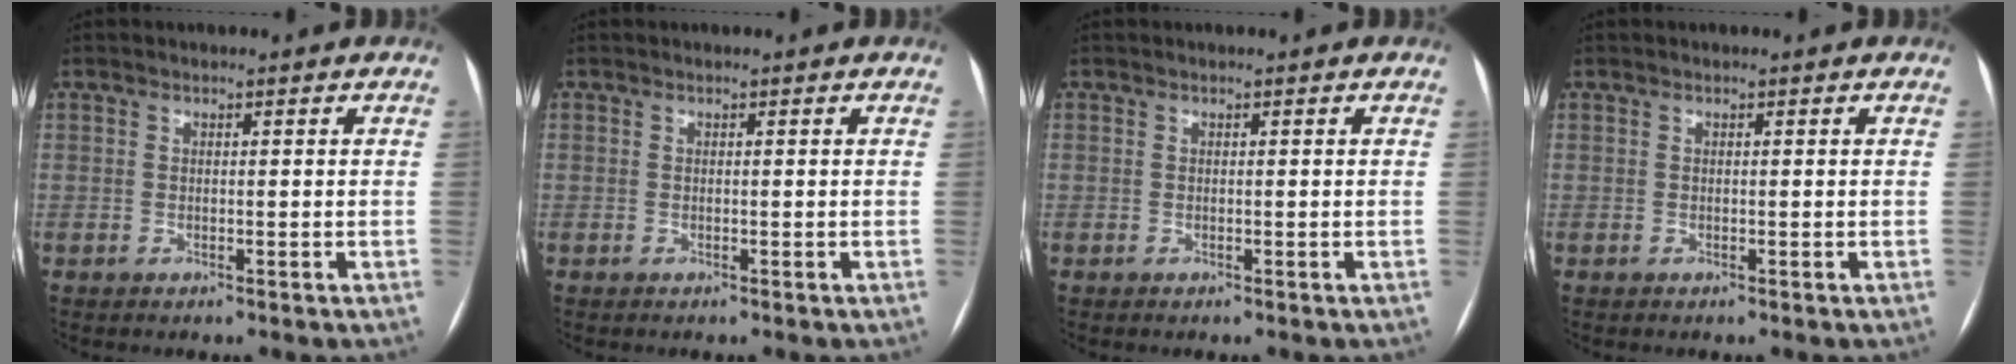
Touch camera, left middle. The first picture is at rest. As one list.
[{"total": 0.0}, {"total": 0.0}, {"total": 0.0}]